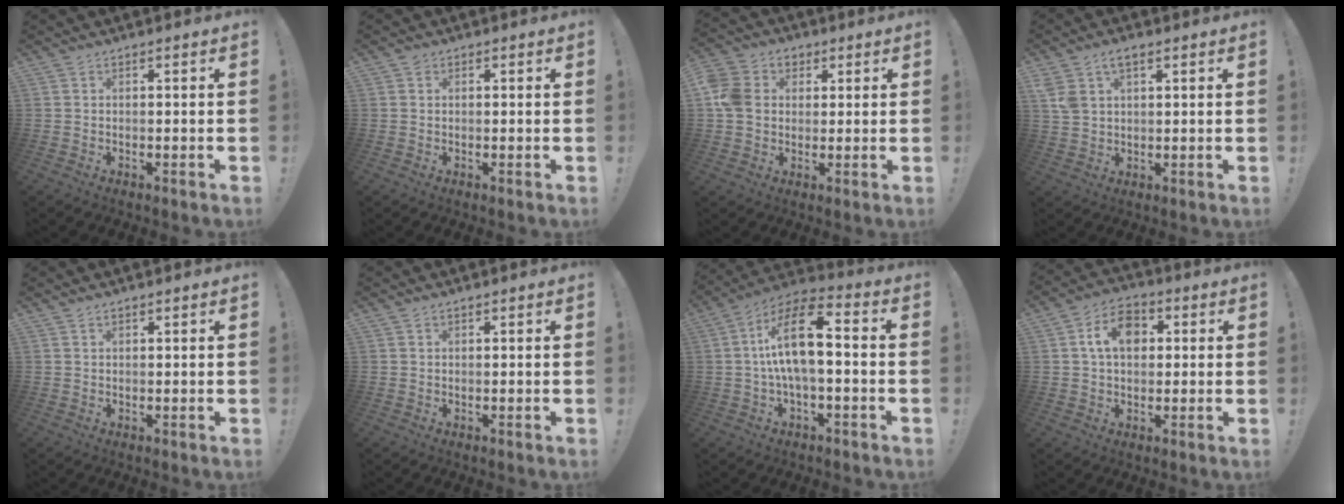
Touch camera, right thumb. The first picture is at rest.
{"total": 0.9, "force": [0.5, 0.7, 0.0], "torque": [0.008, -0.001, 0.006]}
{"total": 10.6, "force": [1.7, 9.0, 5.3], "torque": [-0.102, 0.008, 0.034]}
{"total": 6.4, "force": [2.9, 4.0, 4.1], "torque": [-0.075, -0.005, 0.055]}
{"total": 0.8, "force": [0.7, 0.3, 0.2], "torque": [-0.004, -0.001, 0.013]}
{"total": 0.6, "force": [0.5, 0.3, 0.2], "torque": [-0.003, -0.001, 0.009]}
{"total": 15.7, "force": [1.4, 6.3, 14.3], "torque": [-0.244, 0.003, 0.018]}
{"total": 10.7, "force": [2.7, 7.5, 7.1], "torque": [-0.107, 0.012, 0.048]}